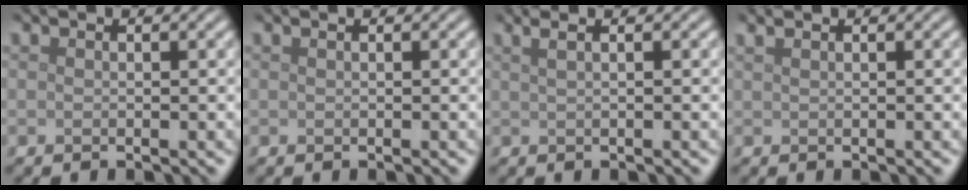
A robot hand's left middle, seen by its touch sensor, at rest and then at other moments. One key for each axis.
{"total": 0.6, "fx": 0.3, "fy": 0.3, "fz": 0.5, "tx": -0.006, "ty": 0.004, "tz": -0.001}
{"total": 4.2, "fx": 2.1, "fy": 2.2, "fz": 2.9, "tx": -0.024, "ty": 0.031, "tz": 0.001}
{"total": 1.5, "fx": 1.0, "fy": 0.6, "fz": 1.0, "tx": -0.011, "ty": 0.001, "tz": 0.006}